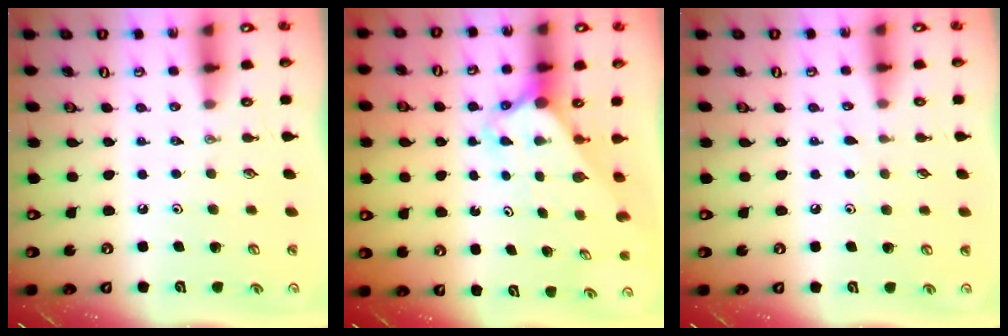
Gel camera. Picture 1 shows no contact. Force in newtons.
{"total": 2.7, "press": 2.7, "slide": 0.2}
{"total": 2.9, "press": 2.9, "slide": 0.4}